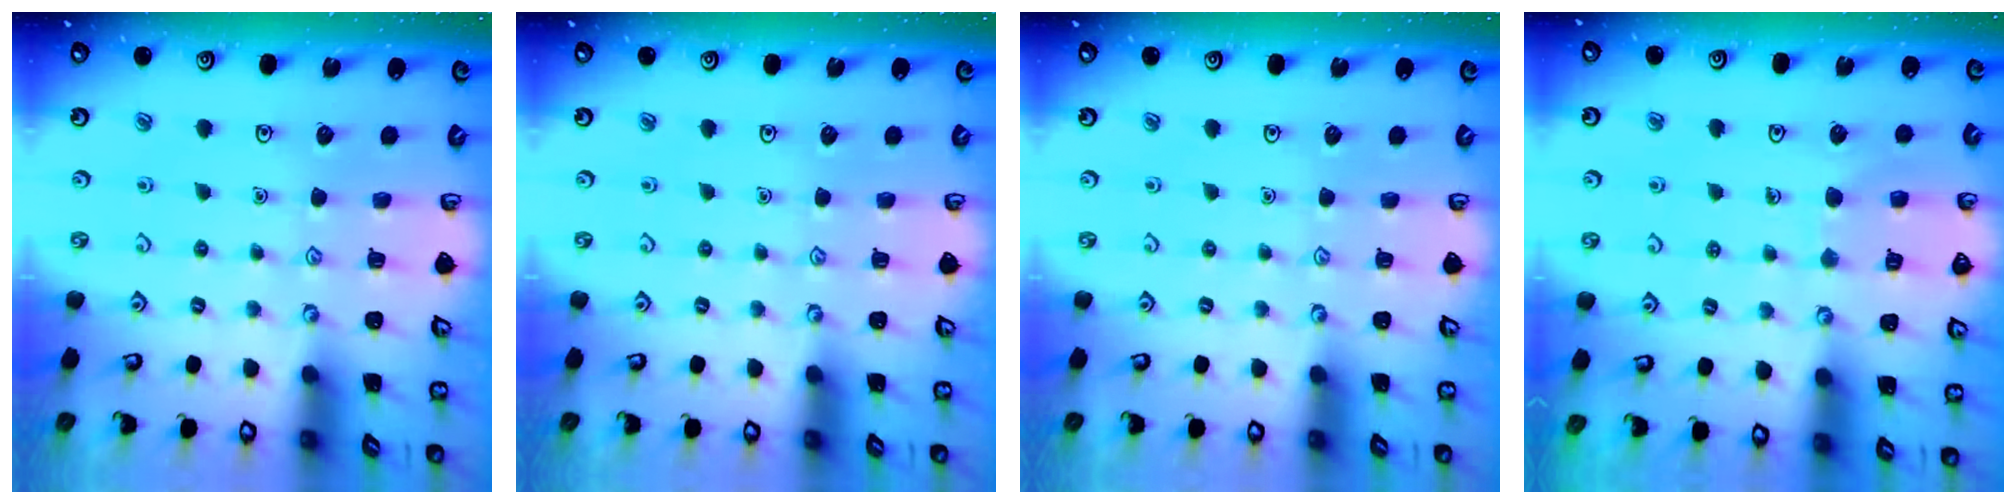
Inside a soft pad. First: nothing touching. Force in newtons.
{"total": 0.0}
{"total": 0.0}
{"total": 6.6, "press": 6.6, "slide": 0.6}